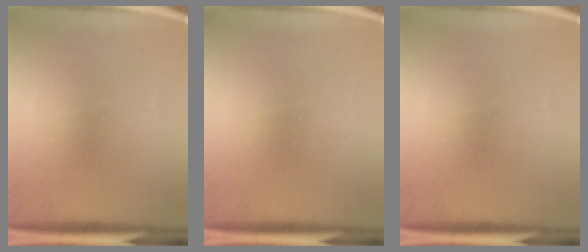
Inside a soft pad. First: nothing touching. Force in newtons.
{"total": 0.0}
{"total": 0.0}